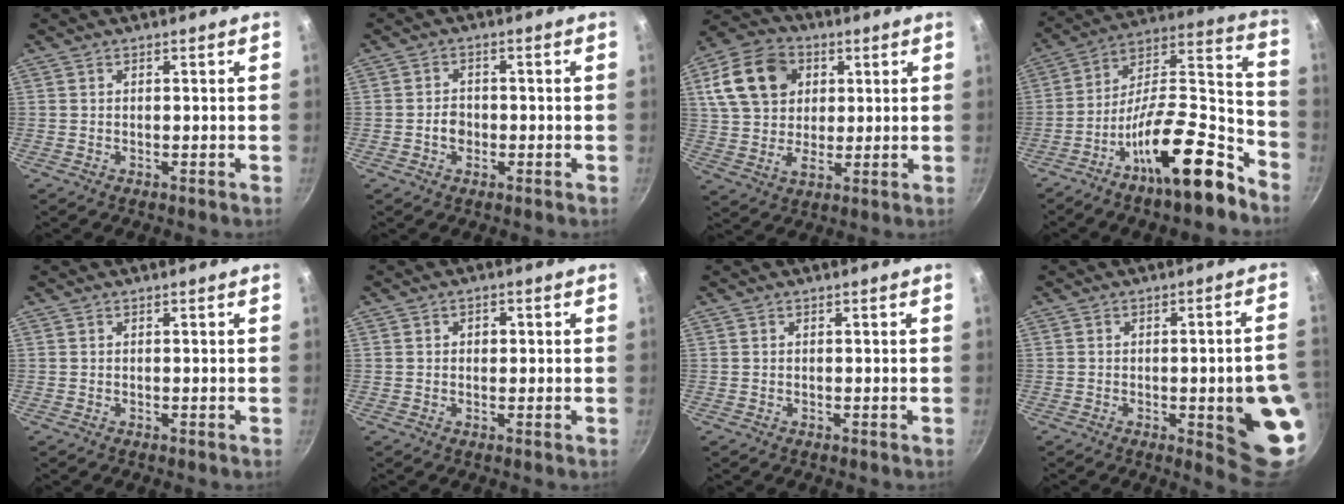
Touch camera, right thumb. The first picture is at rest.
{"total": 3.0, "force": [-0.8, 2.4, 1.6], "torque": [-0.011, 0.012, -0.013]}
{"total": 15.5, "force": [4.9, 11.7, 9.0], "torque": [-0.143, 0.005, 0.080]}
{"total": 20.9, "force": [-12.7, 6.6, 15.3], "torque": [-0.195, 0.108, -0.219]}
{"total": 0.0}
{"total": 2.1, "force": [0.3, 1.6, 1.2], "torque": [-0.011, 0.003, 0.003]}
{"total": 0.0}
{"total": 13.7, "force": [-2.7, 3.5, 13.0], "torque": [-0.123, 0.014, -0.029]}